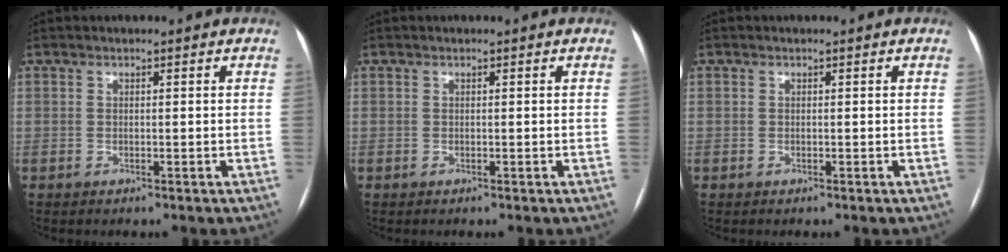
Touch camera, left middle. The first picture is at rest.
{"total": 0.0}
{"total": 0.0}